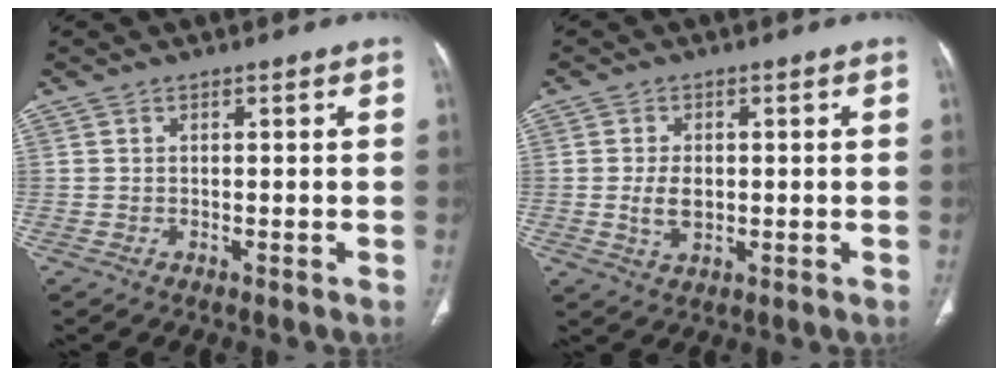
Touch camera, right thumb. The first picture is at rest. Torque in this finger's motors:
{"motor_torque": [2.60, 2.42, 0.72, -0.58, 0.02]}